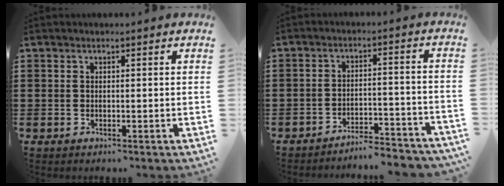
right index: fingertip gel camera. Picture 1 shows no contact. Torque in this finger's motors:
{"motor_torque": [1.10, 1.04, 0.23, 0.00]}